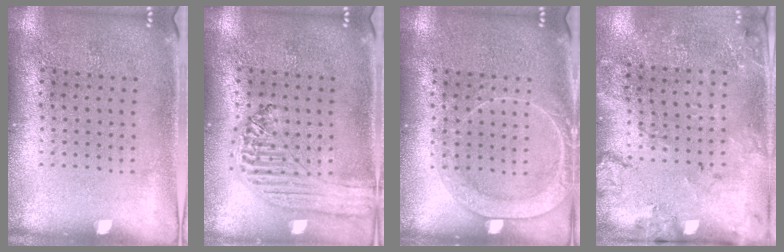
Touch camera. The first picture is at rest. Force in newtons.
{"total": 1.2, "press": 1.2, "slide": 0.1}
{"total": 2.3, "press": 2.3, "slide": 0.3}
{"total": 1.7, "press": 1.6, "slide": 0.8}